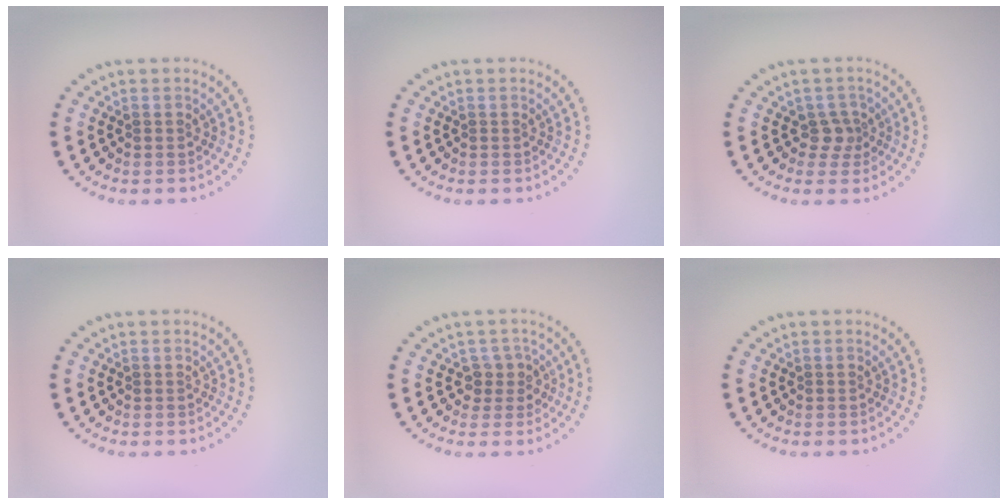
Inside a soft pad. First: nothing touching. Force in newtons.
{"total": 0.0}
{"total": 1.8, "press": 1.4, "slide": 1.2}
{"total": 0.0}
{"total": 2.0, "press": 1.7, "slide": 1.0}
{"total": 0.0}